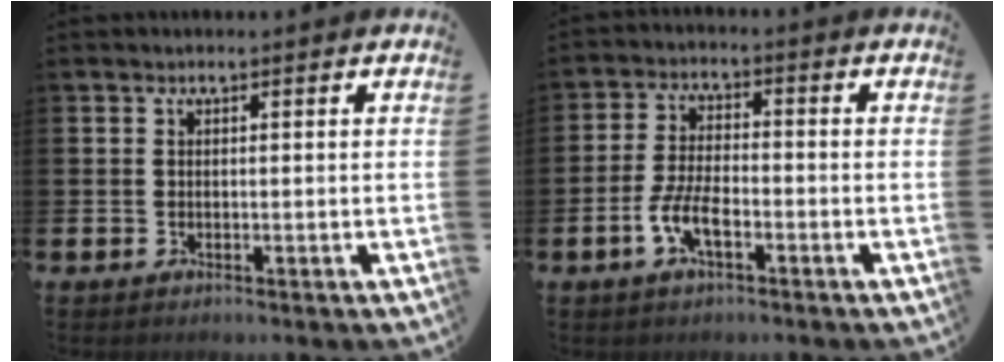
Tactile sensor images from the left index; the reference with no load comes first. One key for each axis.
{"total": 5.2, "fx": -2.2, "fy": 2.1, "fz": 4.2, "tx": -0.099, "ty": 0.006, "tz": -0.044}